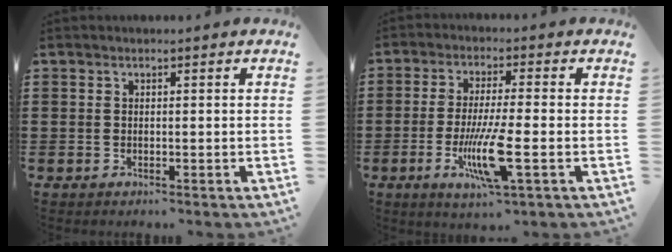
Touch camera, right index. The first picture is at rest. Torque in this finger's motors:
{"motor_torque": [2.14, 0.00, 0.82, 0.21]}